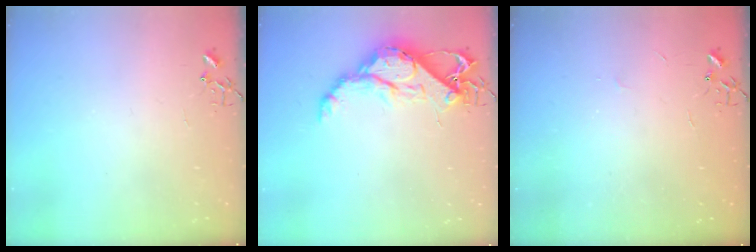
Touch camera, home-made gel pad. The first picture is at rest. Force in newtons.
{"total": 14.3, "press": 14.3, "slide": 1.1}
{"total": 2.1, "press": 2.1, "slide": 0.4}